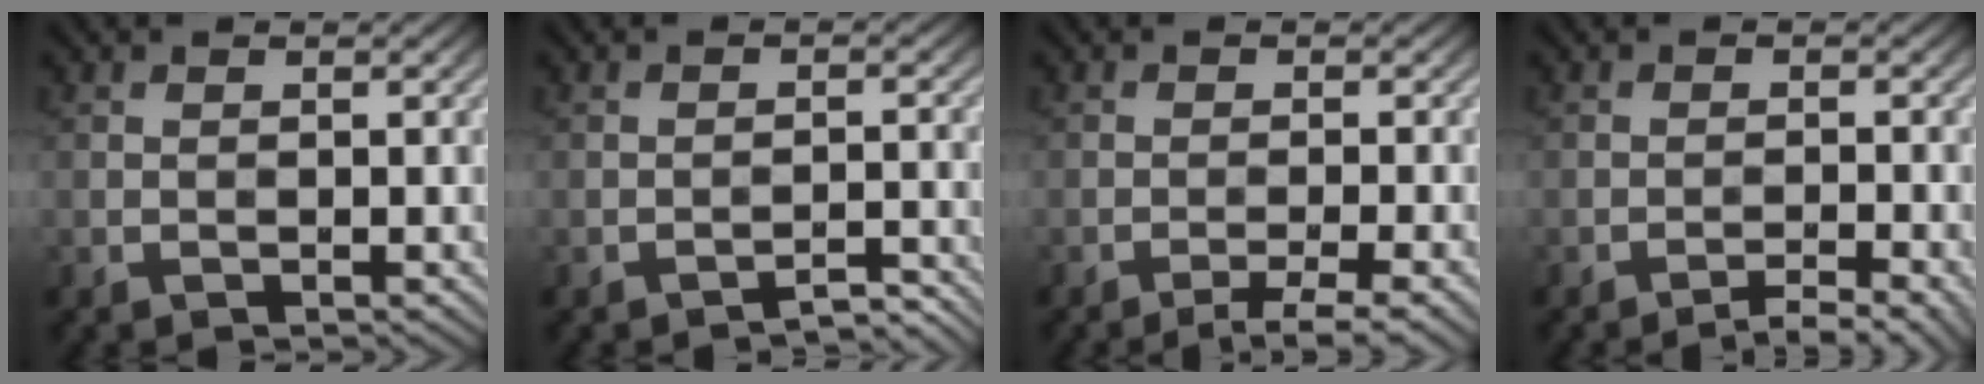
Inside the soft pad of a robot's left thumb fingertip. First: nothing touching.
{"total": 2.6, "force": [-2.4, 0.1, 0.7], "torque": [0.000, 0.013, -0.037]}
{"total": 3.1, "force": [-2.1, 0.3, 2.3], "torque": [-0.032, 0.007, -0.039]}
{"total": 3.5, "force": [-2.6, 0.4, 2.4], "torque": [-0.034, 0.011, -0.045]}